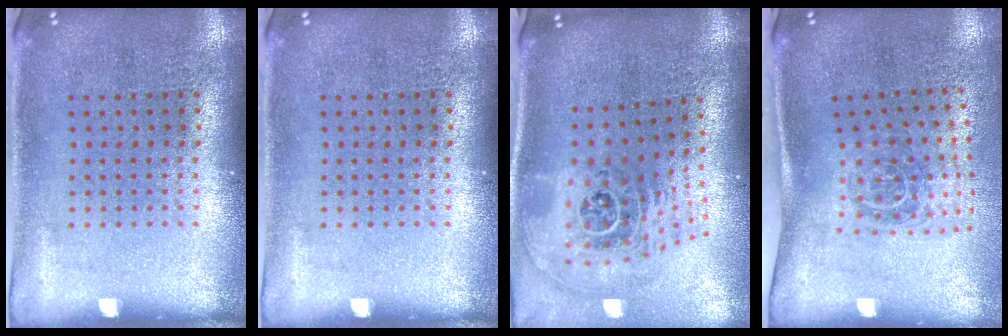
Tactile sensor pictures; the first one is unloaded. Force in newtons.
{"total": 0.0}
{"total": 2.7, "press": 1.8, "slide": 2.0}
{"total": 1.8, "press": 1.2, "slide": 1.4}